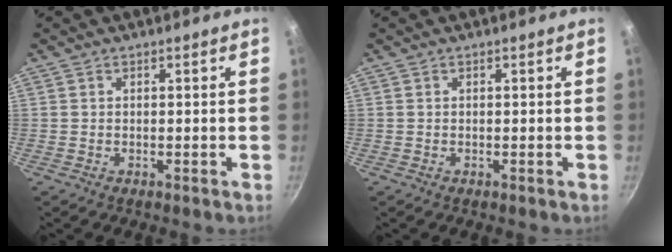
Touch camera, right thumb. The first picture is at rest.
{"total": 0.0}